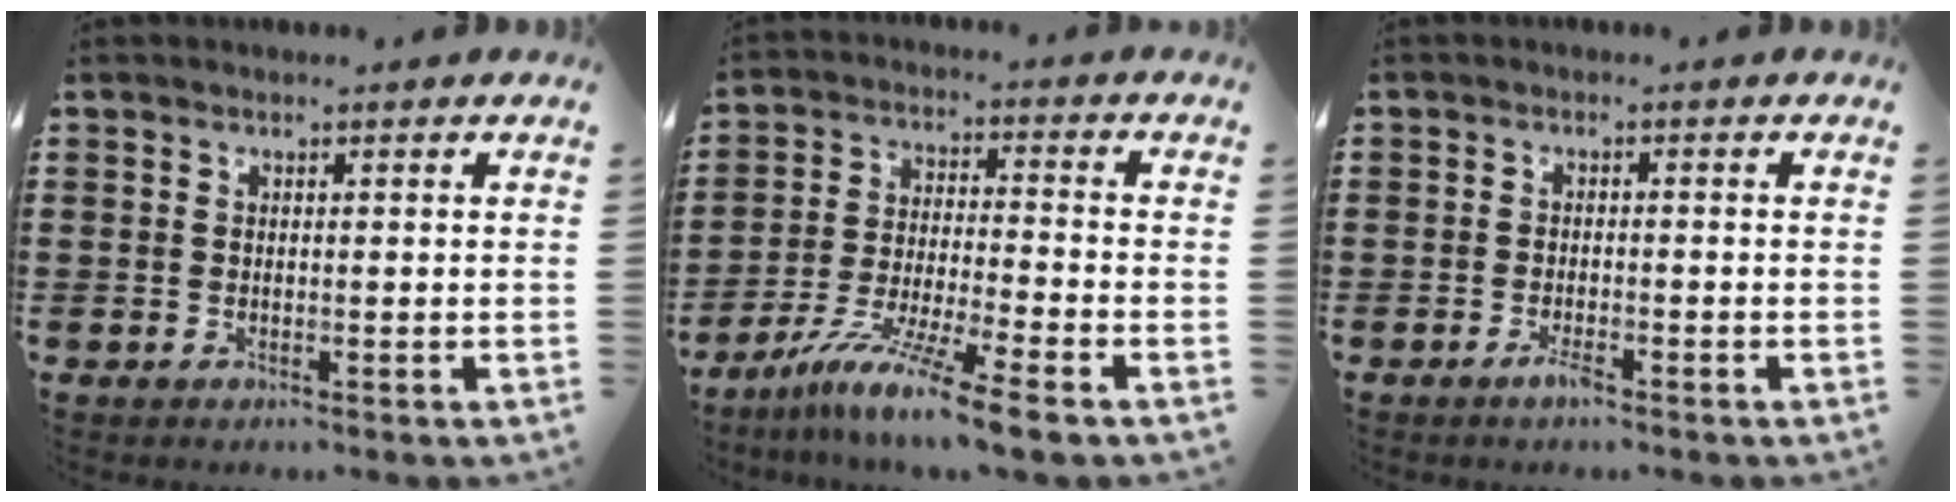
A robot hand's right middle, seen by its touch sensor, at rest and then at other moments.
{"total": 10.0, "force": [-8.0, -0.5, 6.0], "torque": [-0.116, -0.009, -0.156]}
{"total": 1.9, "force": [-1.4, 0.4, 1.2], "torque": [-0.030, -0.005, -0.028]}